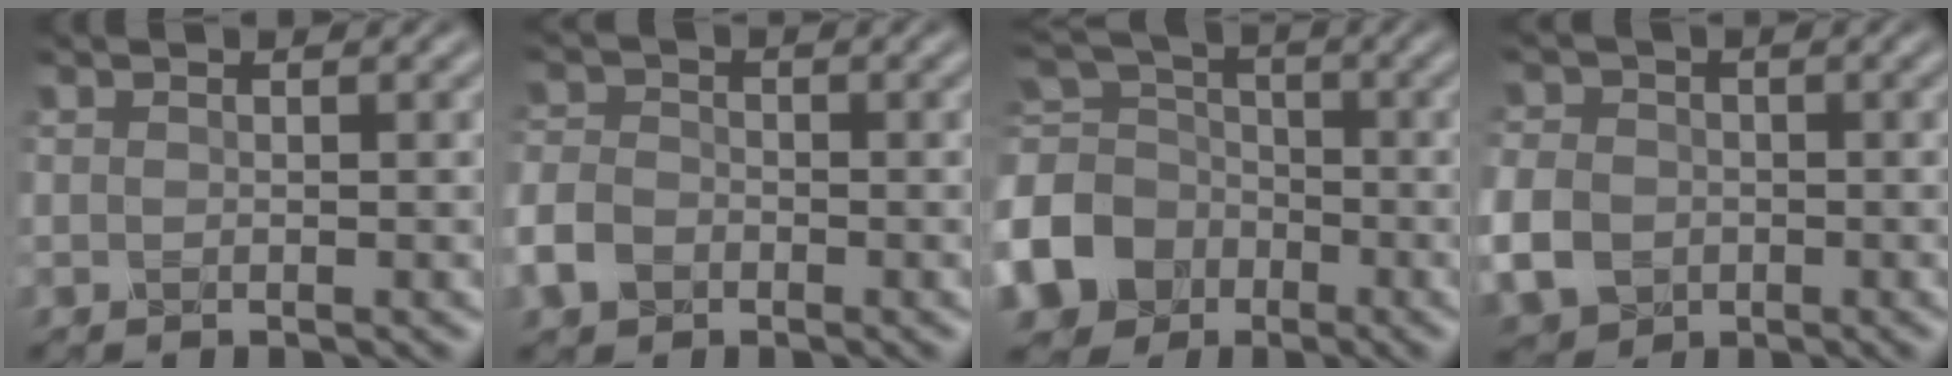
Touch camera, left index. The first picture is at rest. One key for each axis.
{"total": 3.4, "fx": -1.7, "fy": 2.5, "fz": 1.5, "tx": -0.037, "ty": -0.001, "tz": -0.044}
{"total": 10.0, "fx": -3.7, "fy": 8.5, "fz": 3.7, "tx": -0.118, "ty": -0.018, "tz": -0.091}
{"total": 5.1, "fx": -1.4, "fy": 4.3, "fz": 2.3, "tx": -0.063, "ty": -0.008, "tz": -0.036}